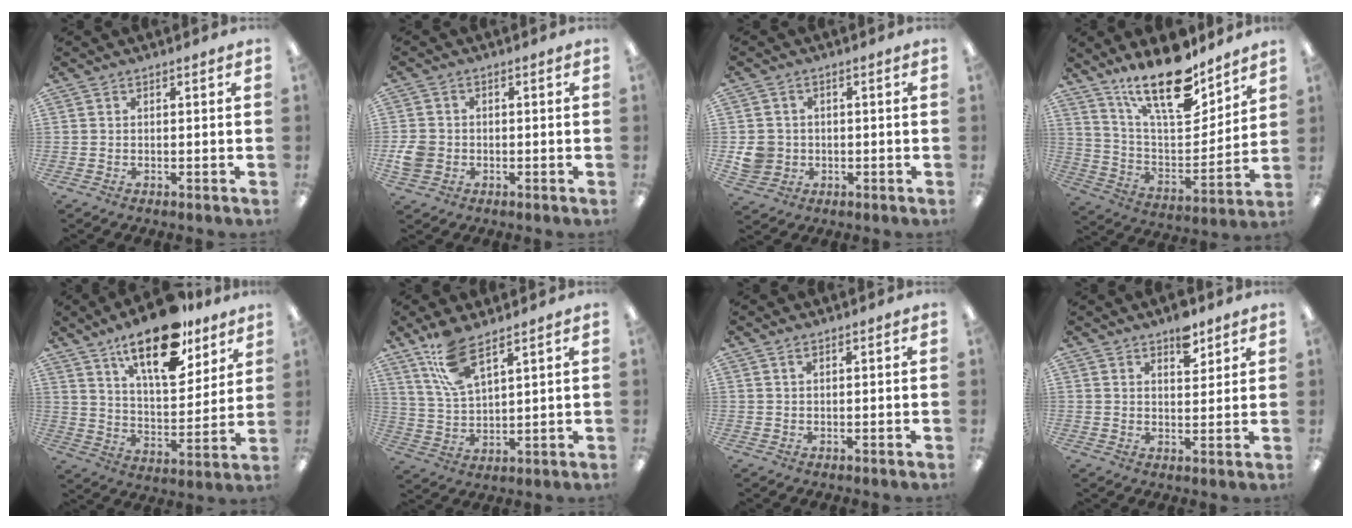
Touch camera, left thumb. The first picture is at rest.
{"total": 4.6, "force": [-1.1, 4.1, 1.9], "torque": [-0.030, 0.006, -0.020]}
{"total": 5.7, "force": [-0.5, 5.4, 1.7], "torque": [-0.027, 0.009, -0.006]}
{"total": 20.6, "force": [15.0, 7.3, 12.0], "torque": [-0.202, -0.097, 0.259]}
{"total": 19.3, "force": [13.4, 7.6, 11.6], "torque": [-0.183, -0.073, 0.225]}
{"total": 10.6, "force": [7.6, 3.4, 6.5], "torque": [-0.136, -0.024, 0.141]}
{"total": 1.1, "force": [0.7, 0.5, 0.7], "torque": [-0.015, 0.002, 0.012]}
{"total": 6.2, "force": [4.5, 3.0, 3.0], "torque": [-0.023, -0.027, 0.073]}